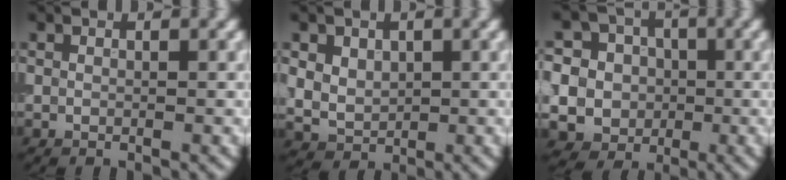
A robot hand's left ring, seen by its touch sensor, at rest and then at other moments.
{"total": 4.2, "force": [1.4, 3.2, 2.2], "torque": [-0.050, 0.014, 0.027]}
{"total": 10.5, "force": [-0.1, 10.1, 3.1], "torque": [-0.080, 0.018, -0.011]}